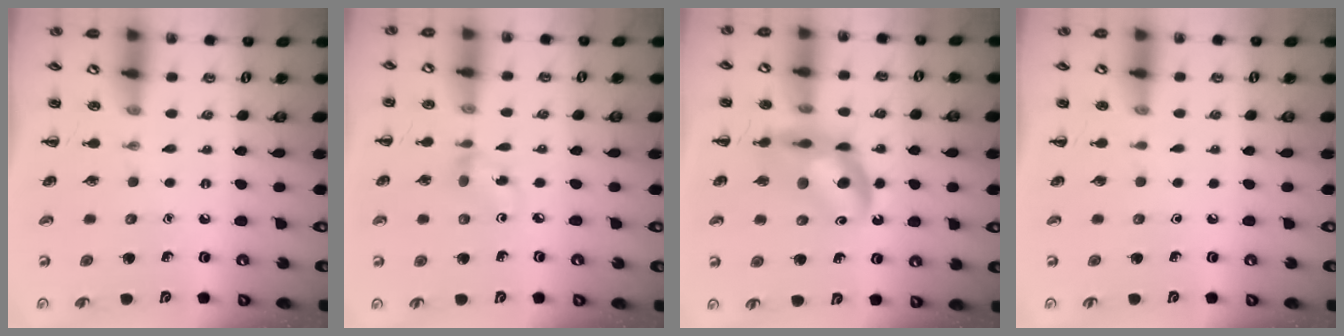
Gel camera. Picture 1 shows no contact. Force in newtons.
{"total": 4.1, "press": 3.8, "slide": 1.5}
{"total": 11.3, "press": 10.8, "slide": 3.2}
{"total": 0.0}